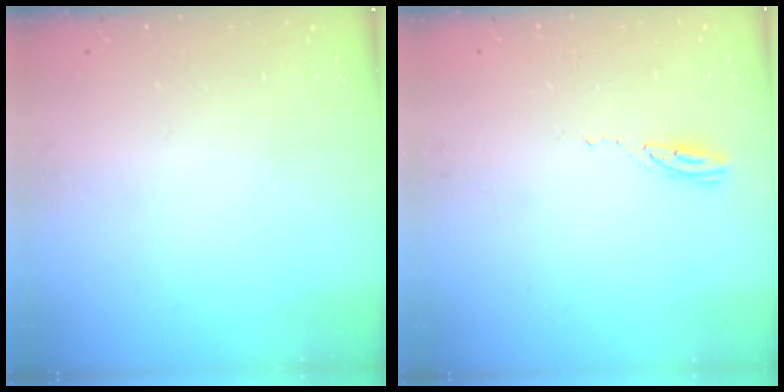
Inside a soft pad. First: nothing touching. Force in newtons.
{"total": 3.0, "press": 3.0, "slide": 0.1}